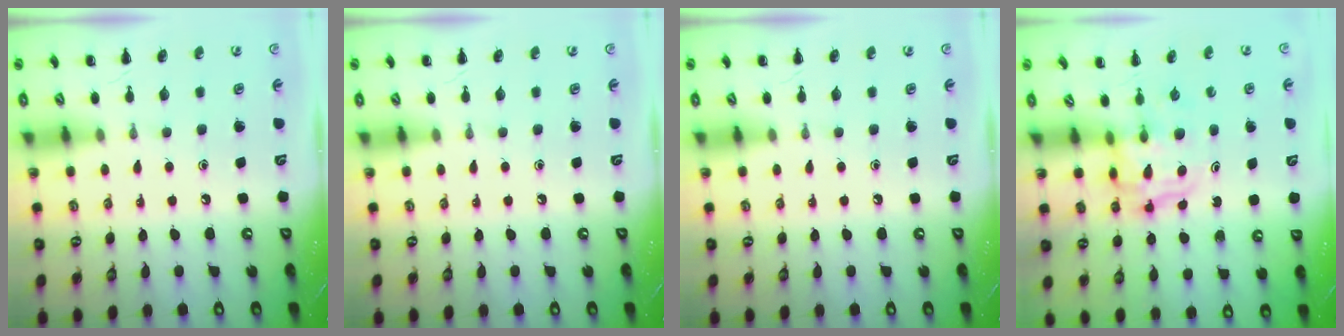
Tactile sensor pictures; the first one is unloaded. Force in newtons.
{"total": 0.0}
{"total": 0.0}
{"total": 3.6, "press": 3.6, "slide": 0.2}